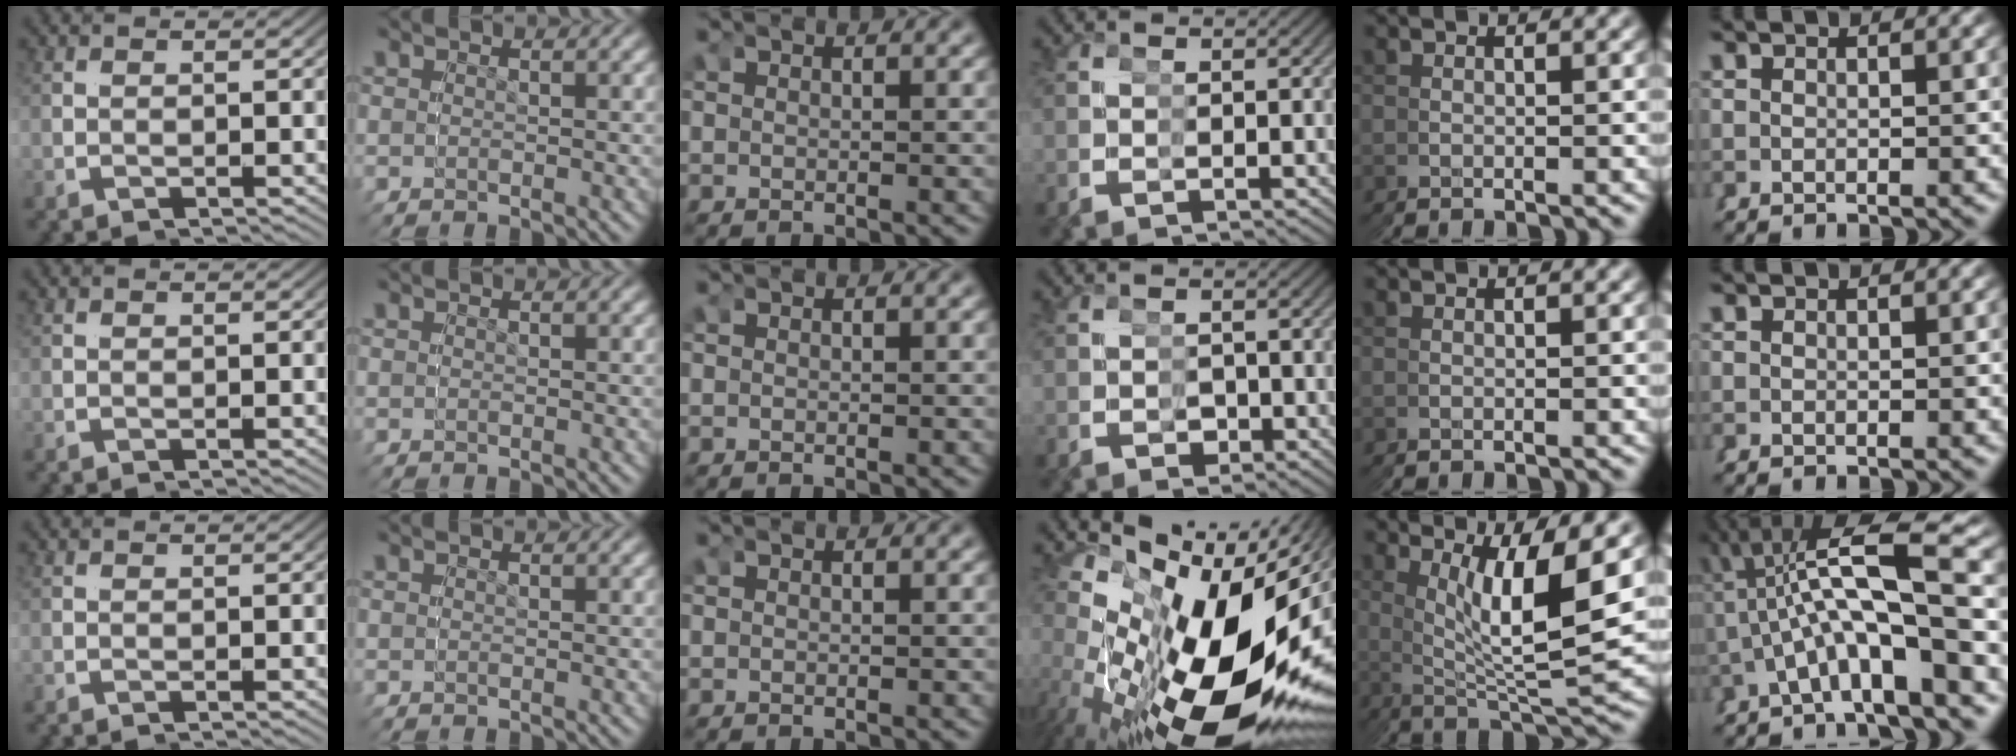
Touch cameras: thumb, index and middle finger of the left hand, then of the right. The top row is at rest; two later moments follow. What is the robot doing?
{"motion": "grasp_and_lifting", "object": "cubes"}